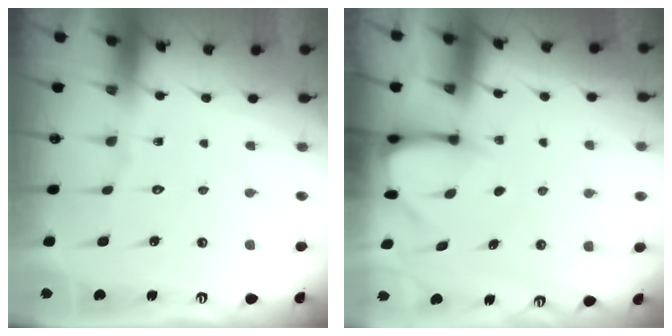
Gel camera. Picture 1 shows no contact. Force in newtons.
{"total": 3.8, "press": 3.7, "slide": 0.2}